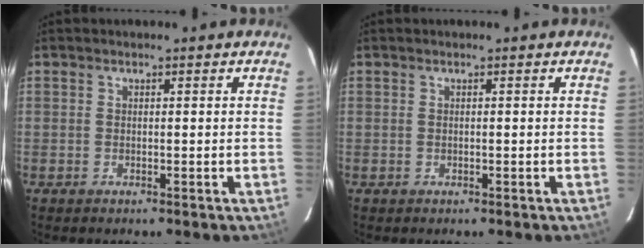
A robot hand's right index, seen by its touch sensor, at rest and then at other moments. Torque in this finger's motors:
{"motor_torque": [0.00, 0.00, 0.00, 0.01]}